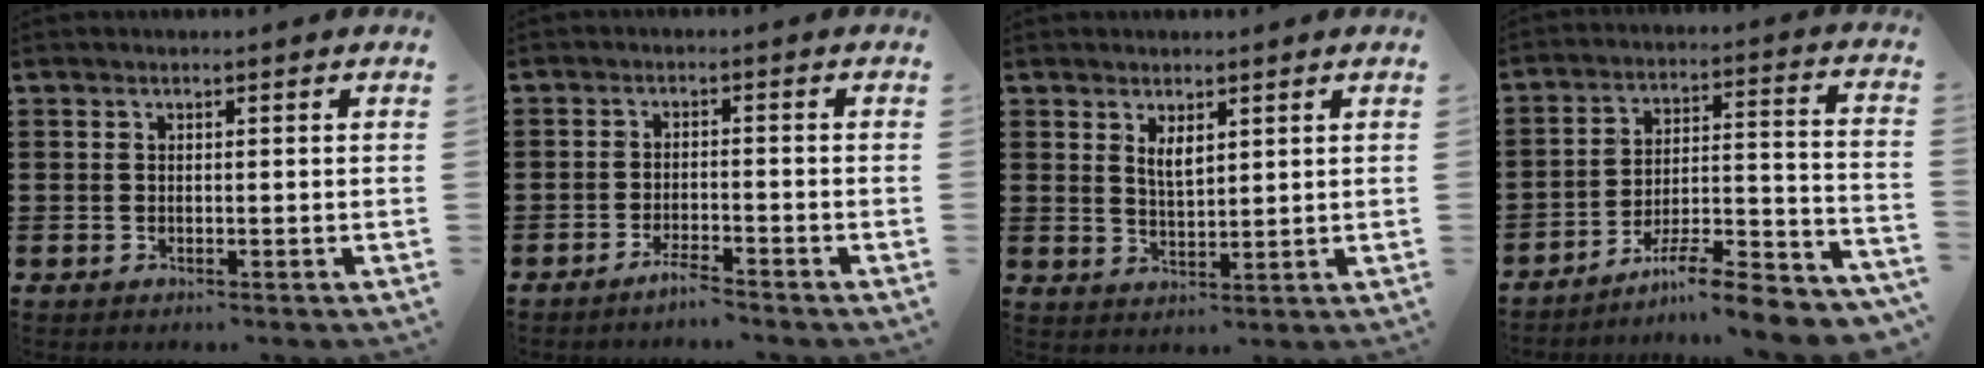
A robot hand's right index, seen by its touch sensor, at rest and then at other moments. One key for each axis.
{"total": 2.6, "fx": -2.3, "fy": 0.0, "fz": 1.0, "tx": -0.018, "ty": 0.002, "tz": -0.045}
{"total": 2.7, "fx": 1.6, "fy": 1.0, "fz": 2.0, "tx": -0.042, "ty": 0.002, "tz": 0.028}
{"total": 8.4, "fx": -7.4, "fy": 0.2, "fz": 4.0, "tx": -0.054, "ty": 0.003, "tz": -0.145}